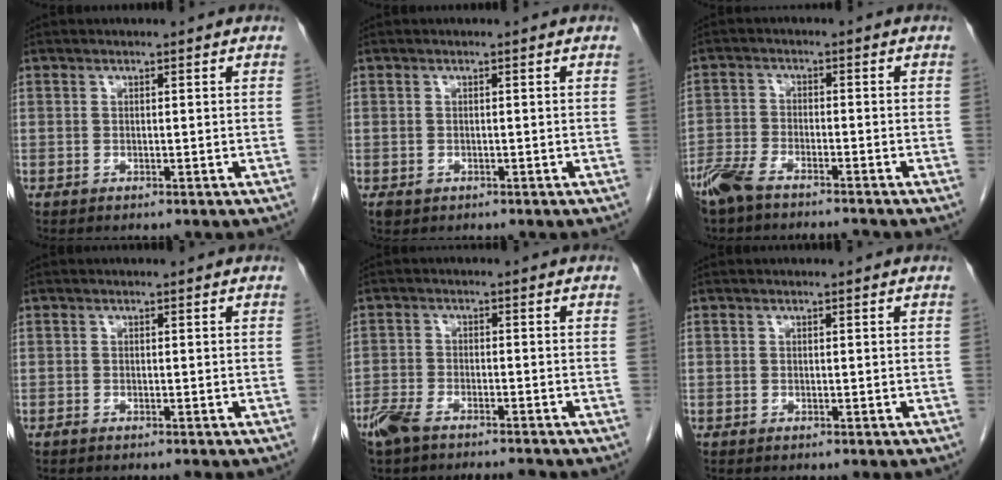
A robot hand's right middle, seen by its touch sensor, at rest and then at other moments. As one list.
[{"total": 1.1, "force": [-0.5, 0.9, 0.5], "torque": [-0.010, 0.001, -0.003]}, {"total": 6.6, "force": [-5.6, 1.3, 3.1], "torque": [-0.065, -0.010, -0.107]}, {"total": 0.7, "force": [-0.6, 0.0, 0.2], "torque": [-0.007, -0.001, -0.012]}, {"total": 6.7, "force": [-5.7, 1.6, 3.1], "torque": [-0.062, -0.008, -0.102]}, {"total": 0.0}]